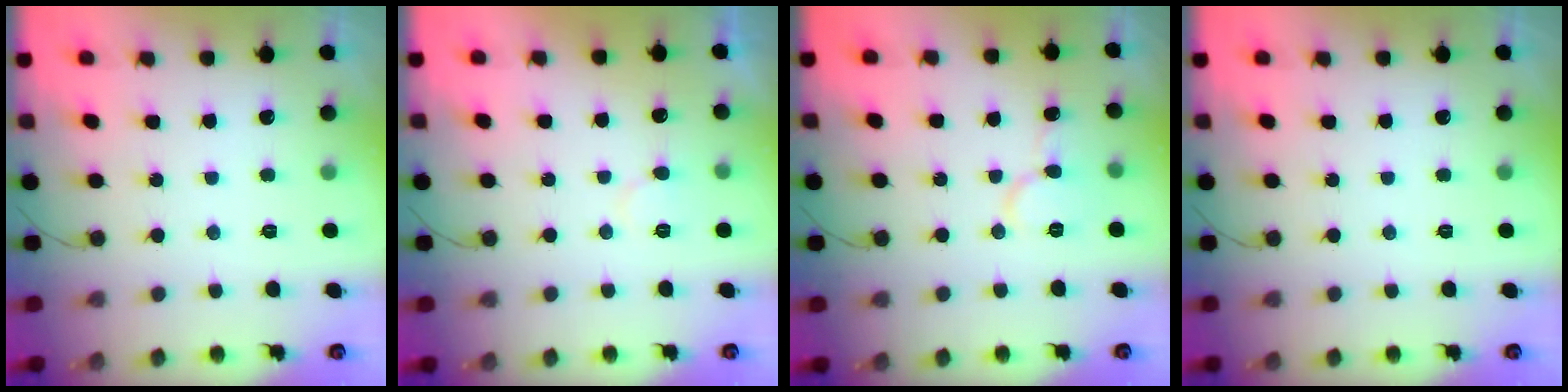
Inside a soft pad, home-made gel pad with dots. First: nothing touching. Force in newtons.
{"total": 5.4, "press": 5.4, "slide": 0.5}
{"total": 6.9, "press": 6.9, "slide": 0.9}
{"total": 0.0}